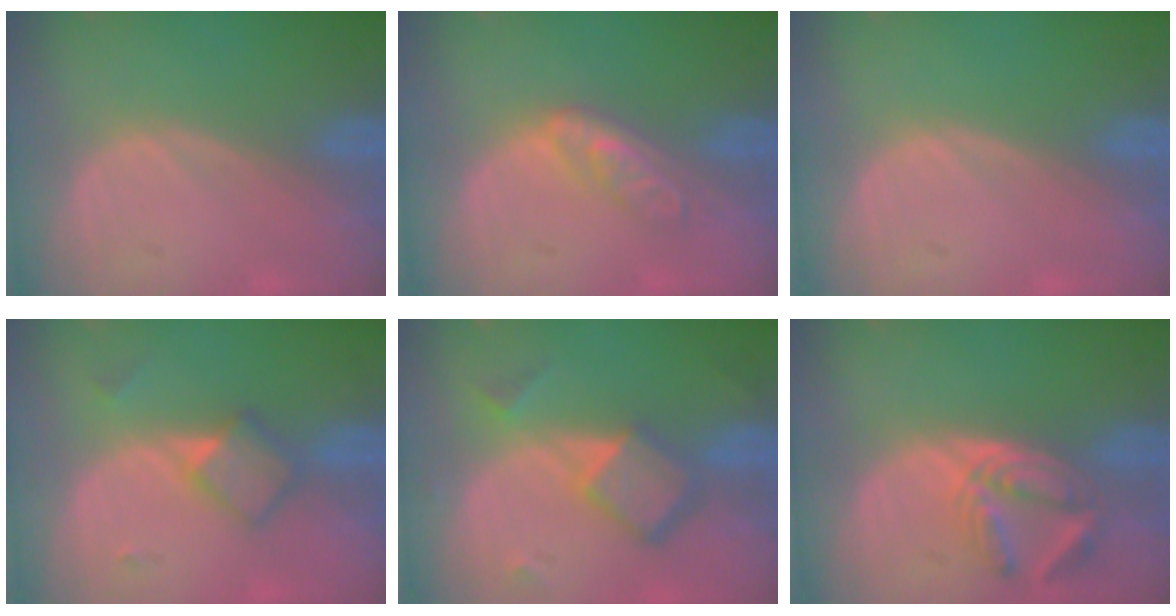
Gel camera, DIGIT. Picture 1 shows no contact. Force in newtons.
{"total": 4.7, "press": 3.9, "slide": 2.5}
{"total": 0.0}
{"total": 4.7, "press": 4.4, "slide": 1.6}
{"total": 6.7, "press": 5.8, "slide": 3.3}
{"total": 5.5, "press": 5.3, "slide": 1.4}